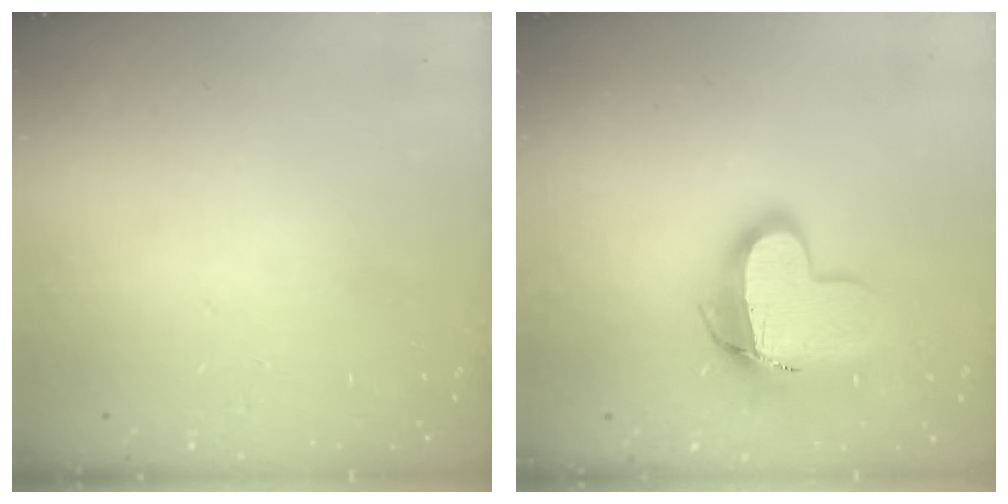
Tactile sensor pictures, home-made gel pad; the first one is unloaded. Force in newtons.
{"total": 14.1, "press": 14.1, "slide": 1.1}